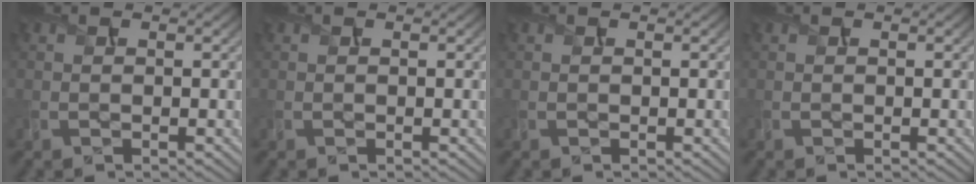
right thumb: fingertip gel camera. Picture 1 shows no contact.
{"total": 0.0}
{"total": 0.0}
{"total": 0.0}